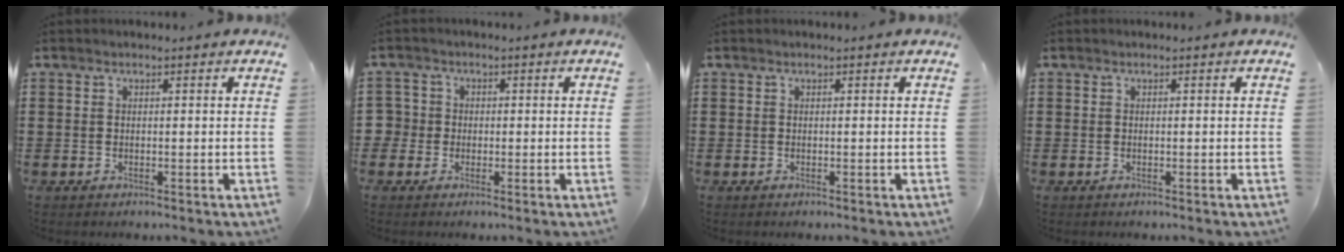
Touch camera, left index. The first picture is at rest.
{"total": 2.5, "force": [-0.2, 2.5, 0.2], "torque": [-0.026, 0.004, -0.012]}
{"total": 0.0}
{"total": 0.0}